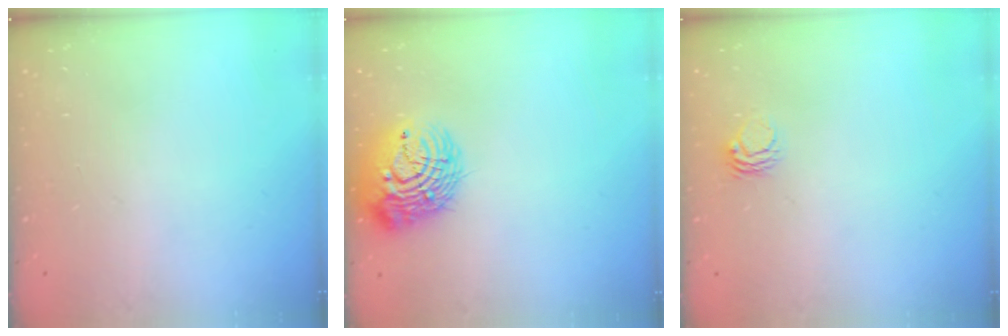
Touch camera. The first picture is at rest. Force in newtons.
{"total": 13.3, "press": 13.2, "slide": 2.0}
{"total": 4.2, "press": 4.2, "slide": 0.4}